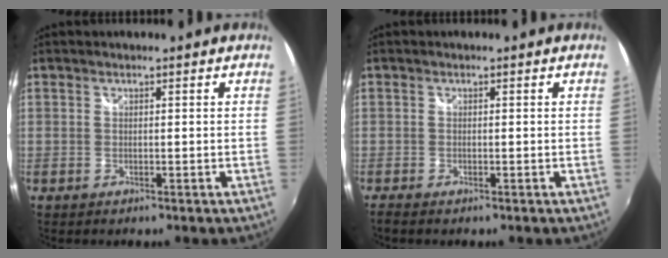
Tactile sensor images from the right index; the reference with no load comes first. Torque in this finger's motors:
{"motor_torque": [0.23, 0.11, 0.03, 0.00]}